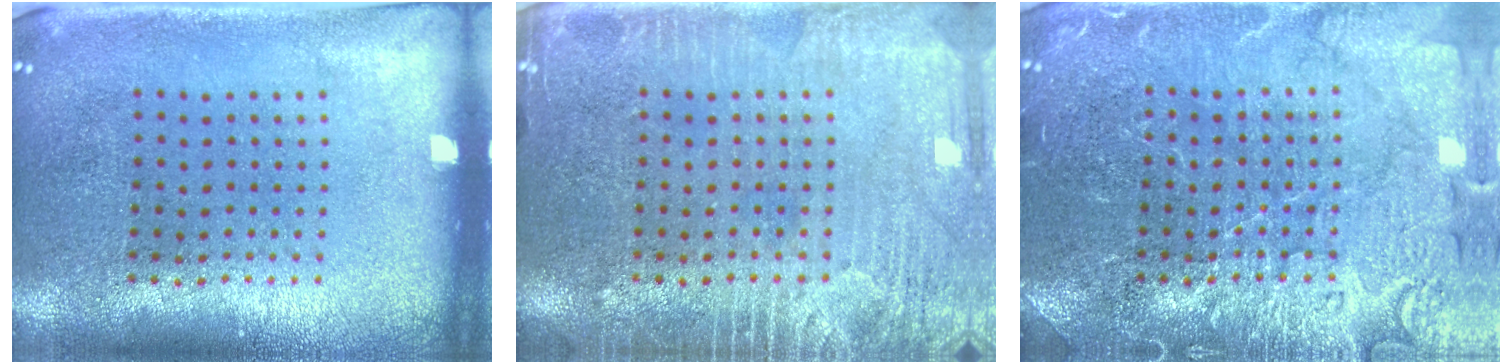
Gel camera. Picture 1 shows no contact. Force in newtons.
{"total": 3.9, "press": 3.9, "slide": 0.5}
{"total": 5.9, "press": 5.8, "slide": 1.0}